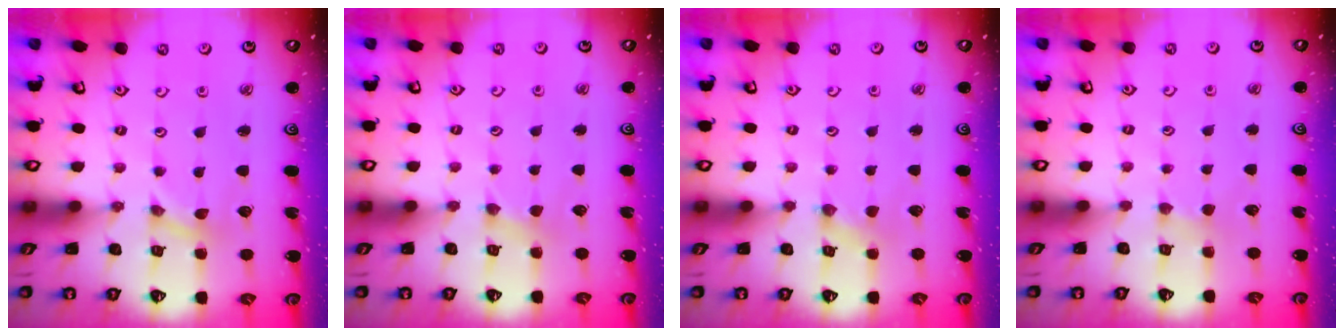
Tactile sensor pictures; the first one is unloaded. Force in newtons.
{"total": 1.4, "press": 1.4, "slide": 0.4}
{"total": 0.0}
{"total": 1.4, "press": 1.4, "slide": 0.4}